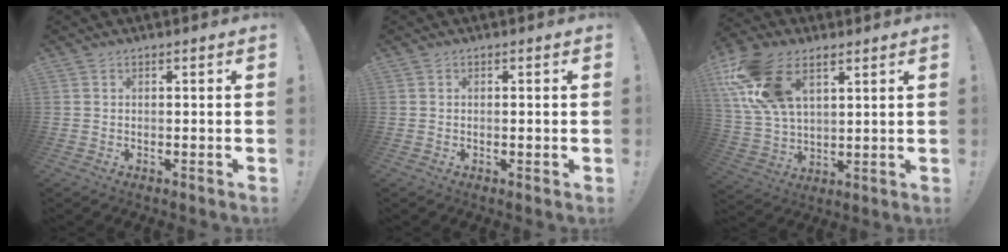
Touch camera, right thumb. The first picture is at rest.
{"total": 0.6, "force": [-0.2, 0.1, 0.6], "torque": [-0.008, -0.002, -0.004]}
{"total": 16.7, "force": [8.1, 10.0, 10.7], "torque": [-0.214, -0.026, 0.154]}